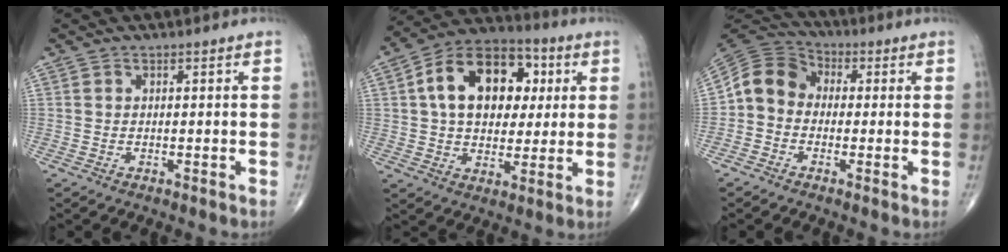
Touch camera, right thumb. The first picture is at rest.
{"total": 18.6, "force": [4.1, 12.5, 13.1], "torque": [-0.176, 0.013, 0.062]}
{"total": 8.5, "force": [-0.8, 7.2, 4.4], "torque": [-0.069, 0.033, -0.036]}